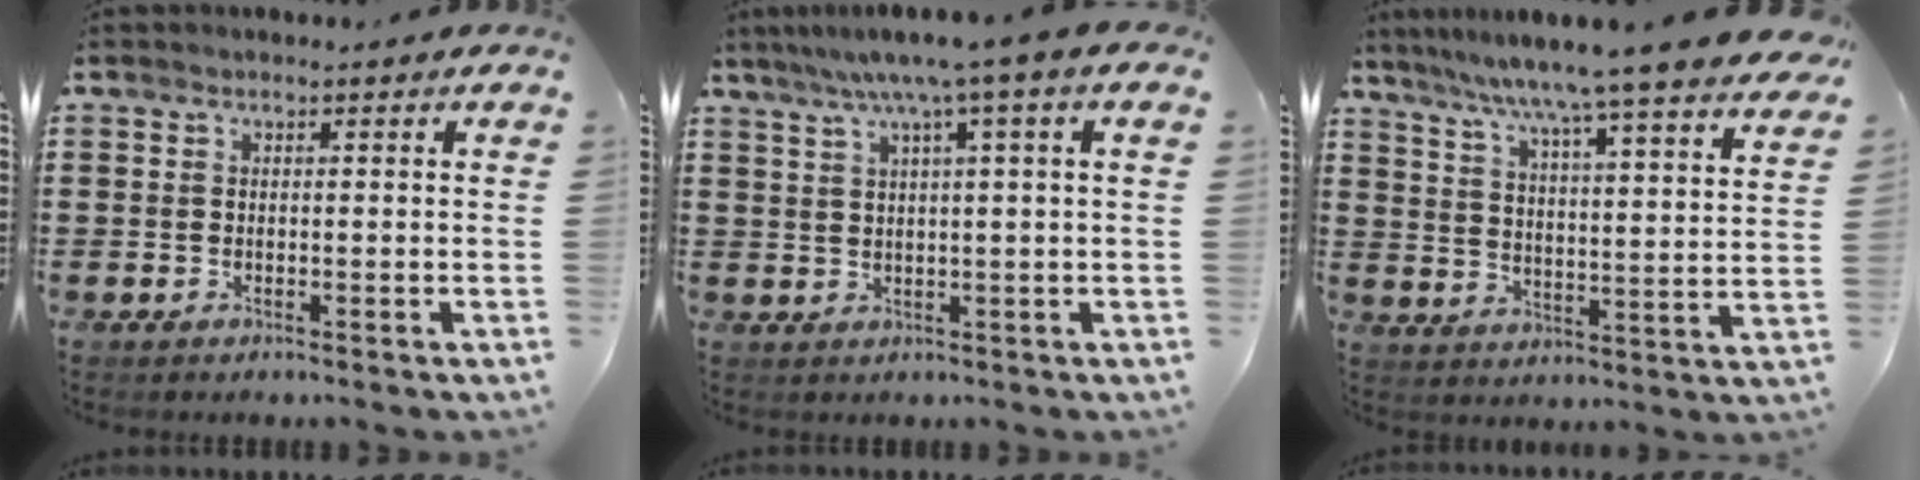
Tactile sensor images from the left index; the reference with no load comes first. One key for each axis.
{"total": 5.5, "fx": 2.7, "fy": -0.6, "fz": 4.7, "tx": -0.099, "ty": -0.005, "tz": 0.039}
{"total": 7.4, "fx": 6.5, "fy": -1.8, "fz": 3.2, "tx": -0.088, "ty": -0.055, "tz": 0.100}